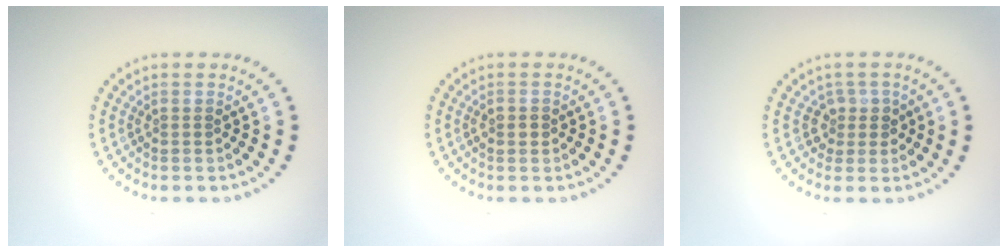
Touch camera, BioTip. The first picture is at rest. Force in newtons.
{"total": 1.5, "press": 1.5, "slide": 0.2}
{"total": 2.0, "press": 1.5, "slide": 1.2}